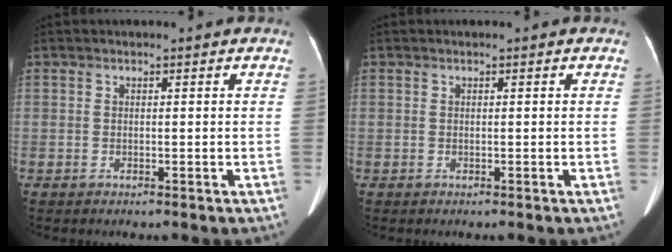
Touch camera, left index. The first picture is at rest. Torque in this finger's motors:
{"motor_torque": [0.02, 0.07, 0.00, 0.00]}